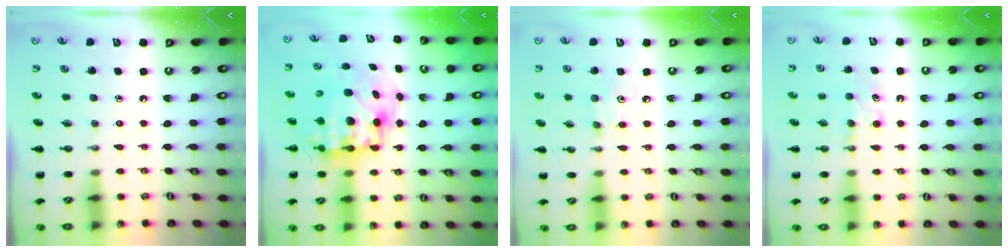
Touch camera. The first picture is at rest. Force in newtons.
{"total": 11.4, "press": 11.0, "slide": 2.9}
{"total": 3.1, "press": 2.9, "slide": 0.9}
{"total": 6.4, "press": 6.2, "slide": 1.6}